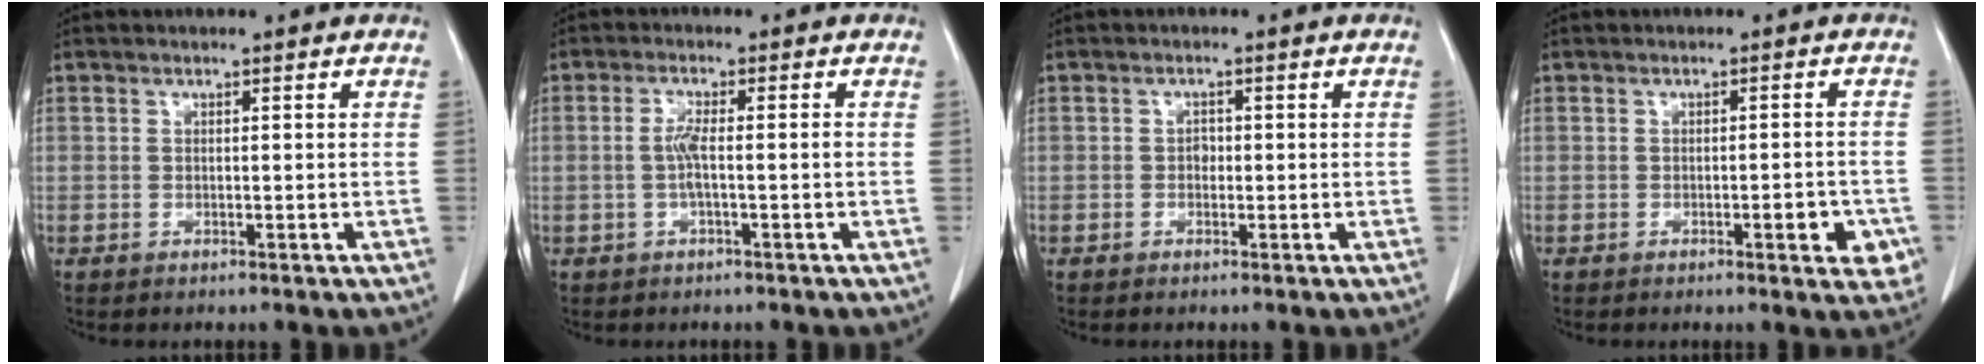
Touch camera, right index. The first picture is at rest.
{"total": 3.0, "force": [-0.5, 0.2, 2.9], "torque": [-0.056, 0.006, -0.008]}
{"total": 1.1, "force": [-0.1, 0.9, 0.7], "torque": [-0.005, 0.005, -0.002]}
{"total": 4.4, "force": [-1.8, 1.3, 3.9], "torque": [-0.041, -0.001, -0.019]}